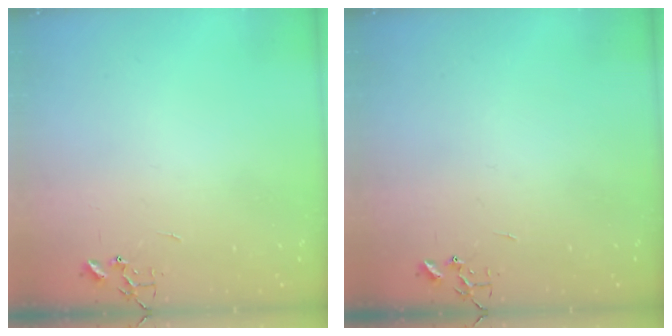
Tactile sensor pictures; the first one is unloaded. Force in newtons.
{"total": 0.0}